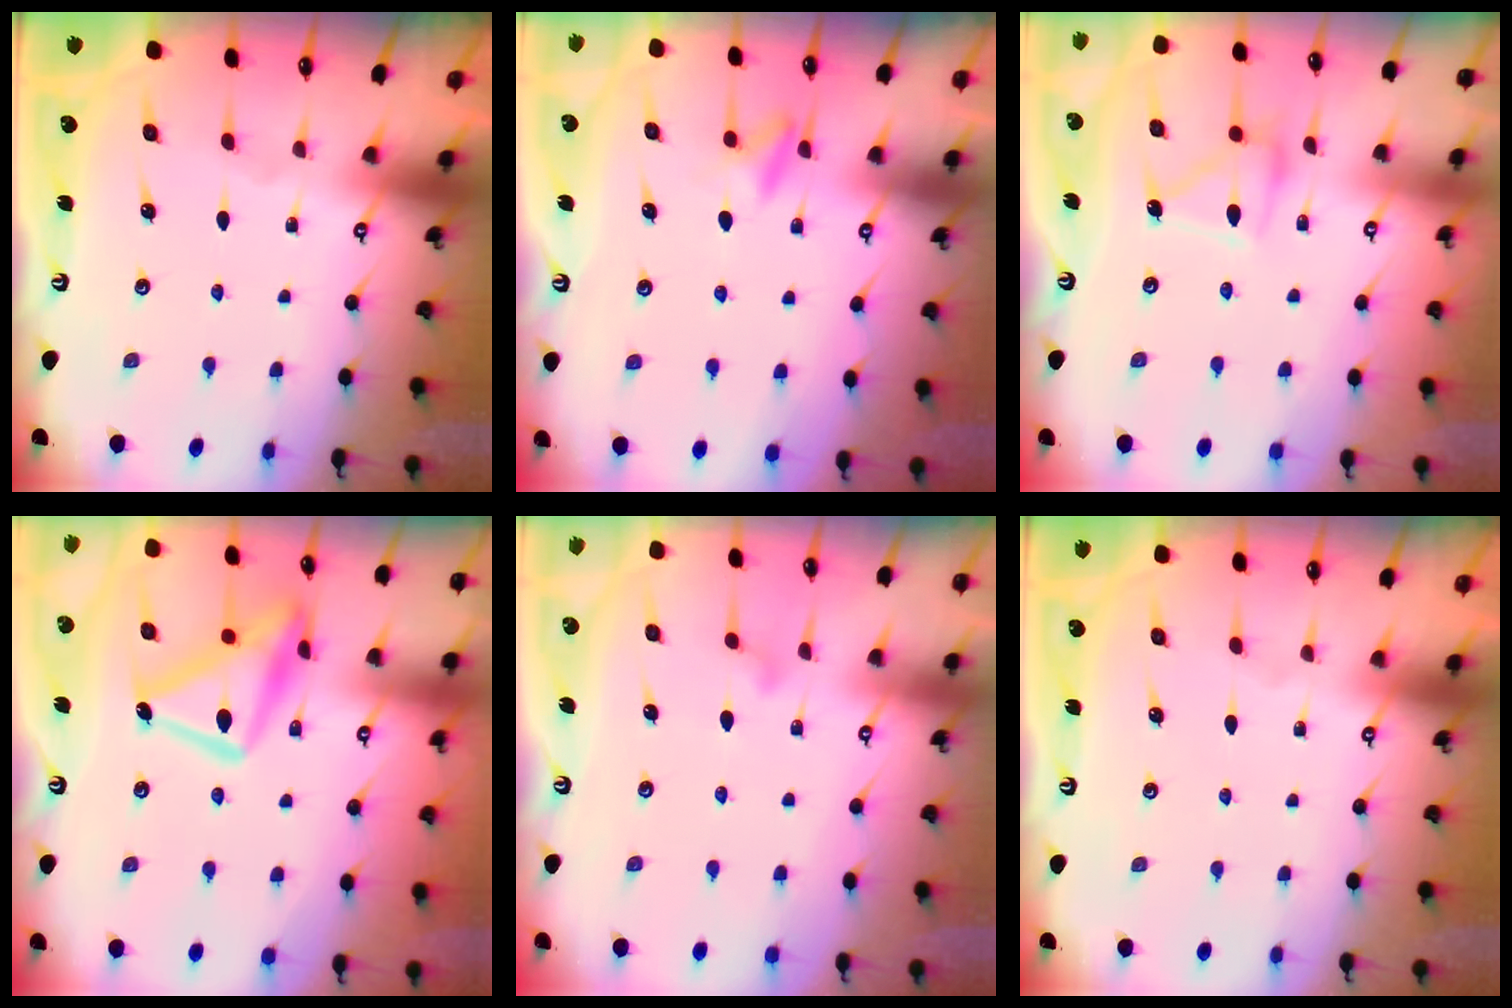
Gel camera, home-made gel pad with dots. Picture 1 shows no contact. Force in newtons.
{"total": 6.8, "press": 6.4, "slide": 2.2}
{"total": 11.3, "press": 11.2, "slide": 0.9}
{"total": 17.1, "press": 17.1, "slide": 1.2}
{"total": 8.5, "press": 8.5, "slide": 0.6}
{"total": 0.0}